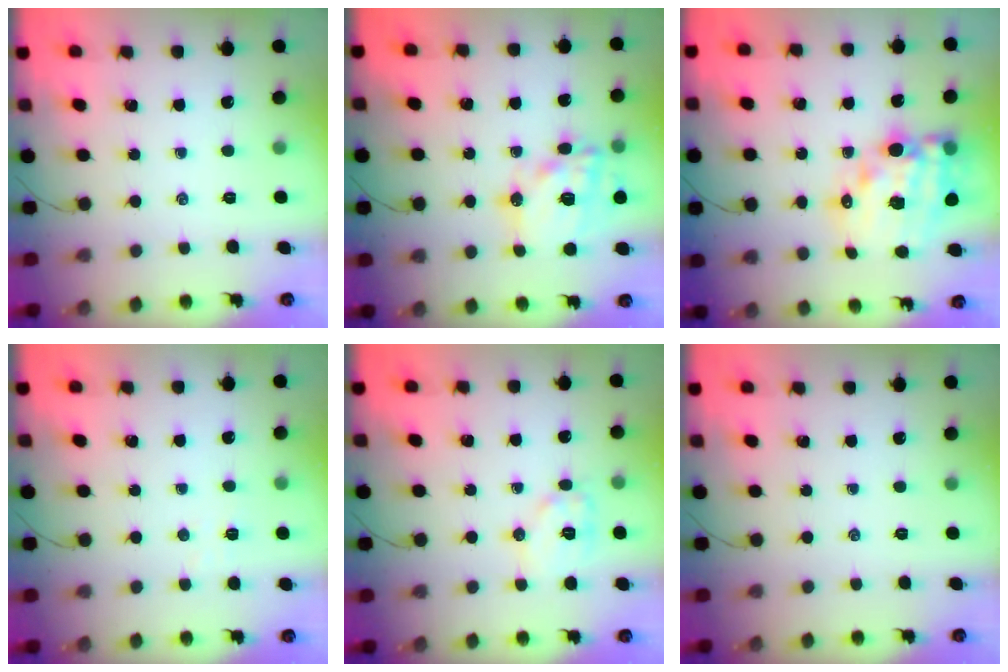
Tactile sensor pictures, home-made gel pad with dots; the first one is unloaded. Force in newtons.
{"total": 18.3, "press": 17.9, "slide": 3.8}
{"total": 18.1, "press": 17.5, "slide": 4.6}
{"total": 2.6, "press": 2.5, "slide": 0.8}
{"total": 10.0, "press": 10.0, "slide": 0.2}
{"total": 0.0}